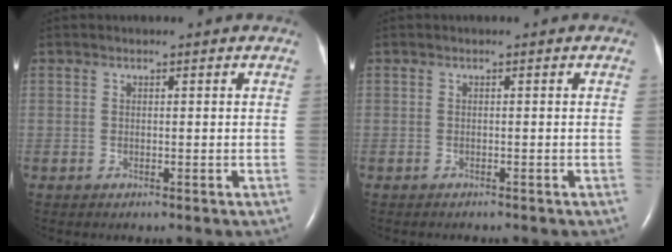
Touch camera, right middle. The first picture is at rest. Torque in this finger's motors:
{"motor_torque": [-0.79, 0.12, -0.21, -0.02]}